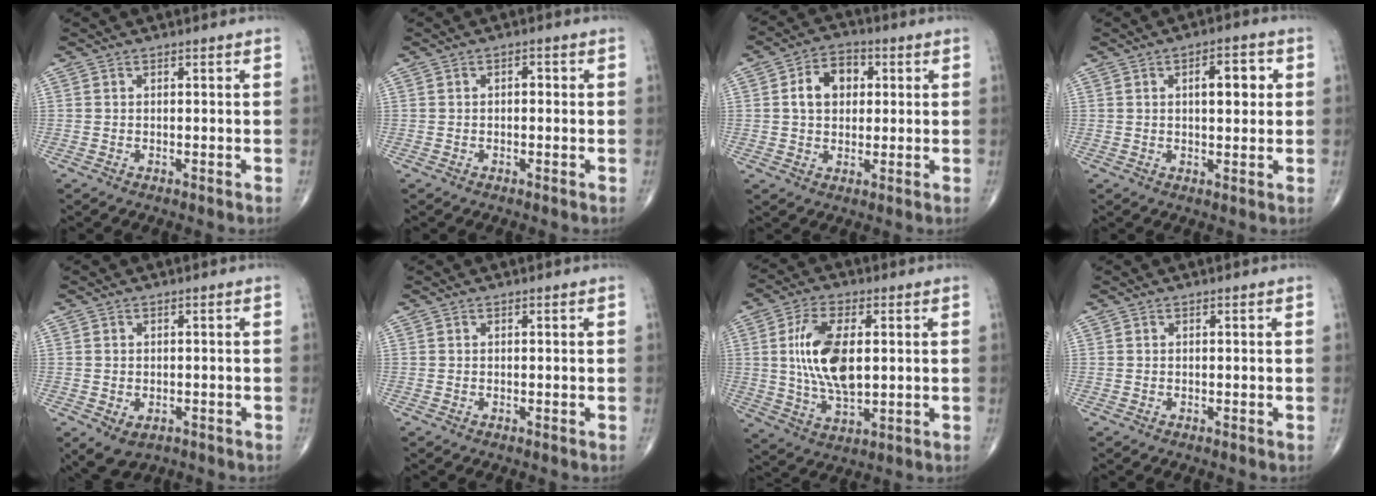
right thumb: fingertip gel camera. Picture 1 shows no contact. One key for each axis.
{"total": 1.5, "fx": 0.1, "fy": 0.8, "fz": 1.2, "tx": -0.013, "ty": 0.003, "tz": -0.002}
{"total": 8.2, "fx": 1.5, "fy": 6.0, "fz": 5.4, "tx": -0.069, "ty": 0.012, "tz": 0.019}
{"total": 6.6, "fx": 1.5, "fy": 2.9, "fz": 5.7, "tx": -0.065, "ty": 0.004, "tz": 0.020}
{"total": 4.6, "fx": -1.9, "fy": 3.2, "fz": 2.7, "tx": -0.046, "ty": 0.003, "tz": -0.018}
{"total": 0.0}
{"total": 13.5, "fx": 1.7, "fy": 6.6, "fz": 11.6, "tx": -0.223, "ty": -0.008, "tz": 0.036}
{"total": 0.0}